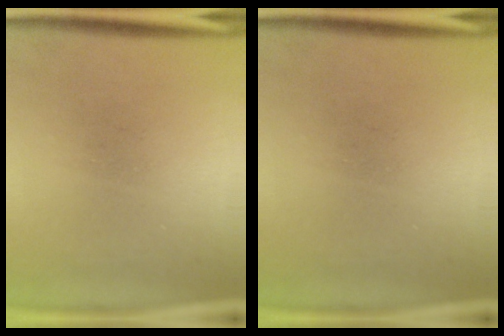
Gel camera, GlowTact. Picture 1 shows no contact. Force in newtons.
{"total": 0.0}